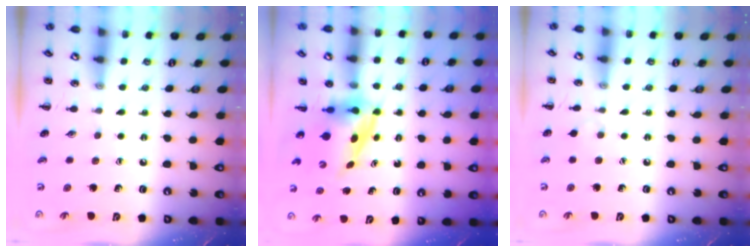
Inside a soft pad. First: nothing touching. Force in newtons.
{"total": 3.9, "press": 3.9, "slide": 0.8}
{"total": 2.3, "press": 2.1, "slide": 0.9}